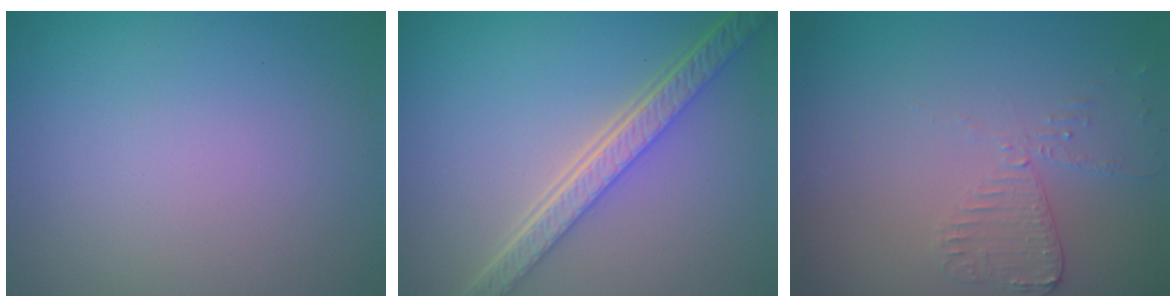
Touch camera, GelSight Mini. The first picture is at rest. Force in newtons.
{"total": 5.8, "press": 4.4, "slide": 3.7}
{"total": 1.9, "press": 1.9, "slide": 0.4}